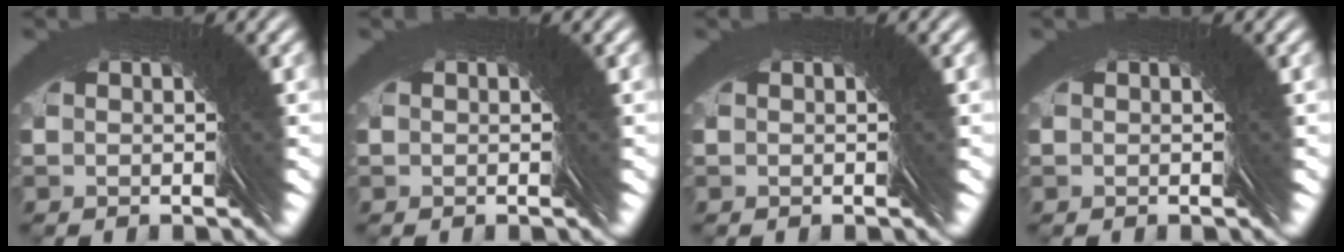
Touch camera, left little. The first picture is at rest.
{"total": 0.0}
{"total": 0.0}
{"total": 0.0}